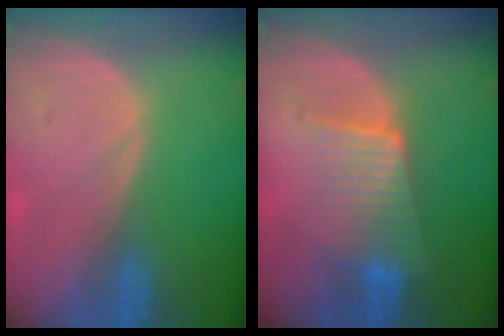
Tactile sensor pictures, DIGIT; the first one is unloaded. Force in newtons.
{"total": 6.5, "press": 6.1, "slide": 2.1}